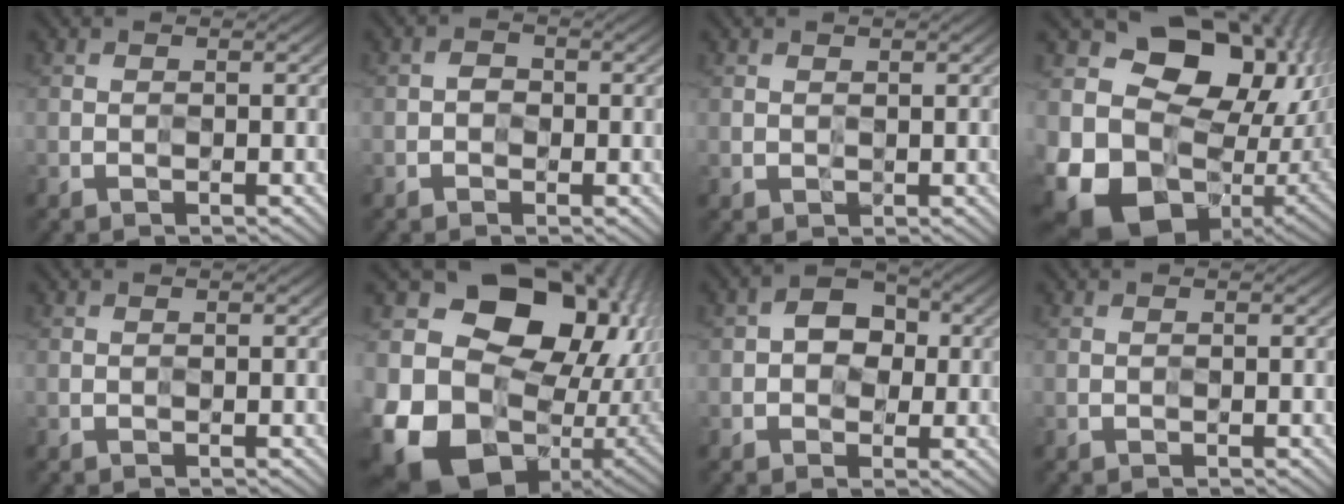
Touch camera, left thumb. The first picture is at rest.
{"total": 1.3, "force": [-0.4, 1.1, 0.6], "torque": [-0.007, 0.002, -0.008]}
{"total": 1.0, "force": [0.8, 0.6, -0.2], "torque": [0.007, -0.002, 0.016]}
{"total": 19.2, "force": [1.5, 15.2, 11.6], "torque": [-0.212, -0.039, 0.067]}
{"total": 0.0}
{"total": 20.7, "force": [1.6, 16.6, 12.2], "torque": [-0.243, -0.033, 0.059]}
{"total": 4.4, "force": [0.2, 3.5, 2.6], "torque": [-0.023, 0.007, -0.005]}
{"total": 0.0}